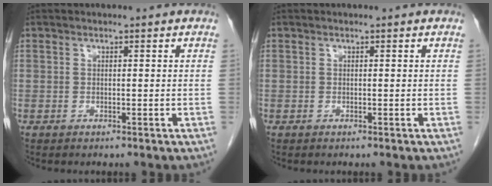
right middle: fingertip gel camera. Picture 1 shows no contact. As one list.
[{"total": 0.0}]